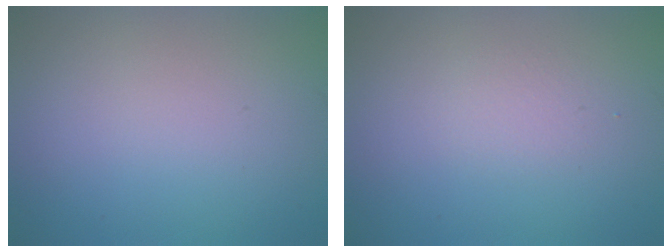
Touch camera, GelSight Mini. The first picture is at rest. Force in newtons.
{"total": 1.1, "press": 1.1, "slide": 0.1}